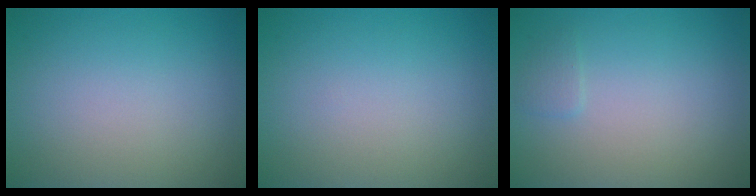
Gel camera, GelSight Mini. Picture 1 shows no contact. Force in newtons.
{"total": 0.0}
{"total": 0.8, "press": 0.8, "slide": 0.0}